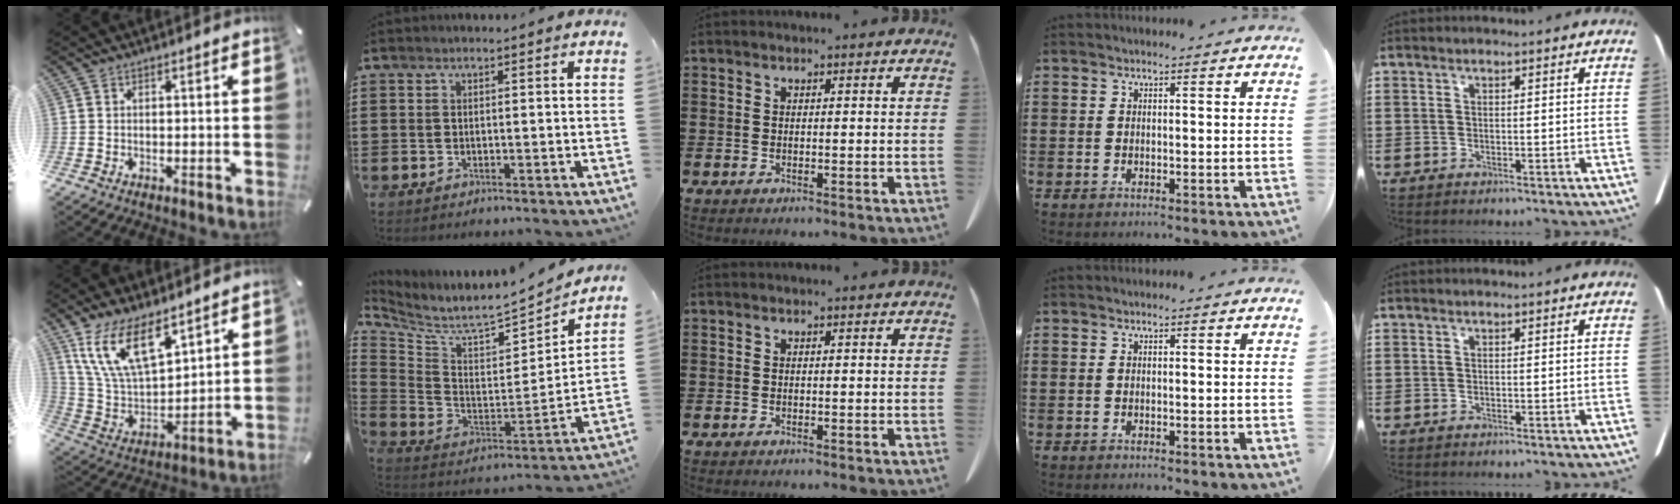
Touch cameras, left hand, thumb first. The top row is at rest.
{"thumb": {"total": 16.0, "force": [10.9, 7.5, 9.0], "torque": [-0.220, -0.060, 0.197]}, "index": {"total": 6.5, "force": [6.0, 0.7, 2.5], "torque": [-0.082, -0.059, 0.095]}}